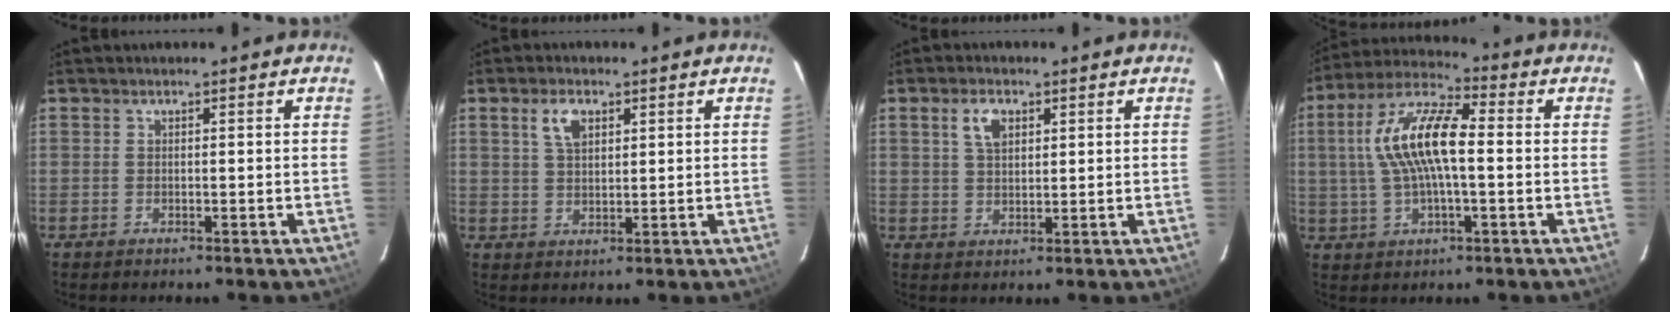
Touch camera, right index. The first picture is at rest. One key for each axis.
{"total": 4.5, "fx": 2.1, "fy": 2.4, "fz": 3.2, "tx": -0.060, "ty": 0.009, "tz": 0.041}
{"total": 4.4, "fx": 1.9, "fy": 2.4, "fz": 3.1, "tx": -0.059, "ty": 0.010, "tz": 0.037}
{"total": 13.9, "fx": 0.8, "fy": 4.9, "fz": 13.0, "tx": -0.259, "ty": 0.021, "tz": 0.009}